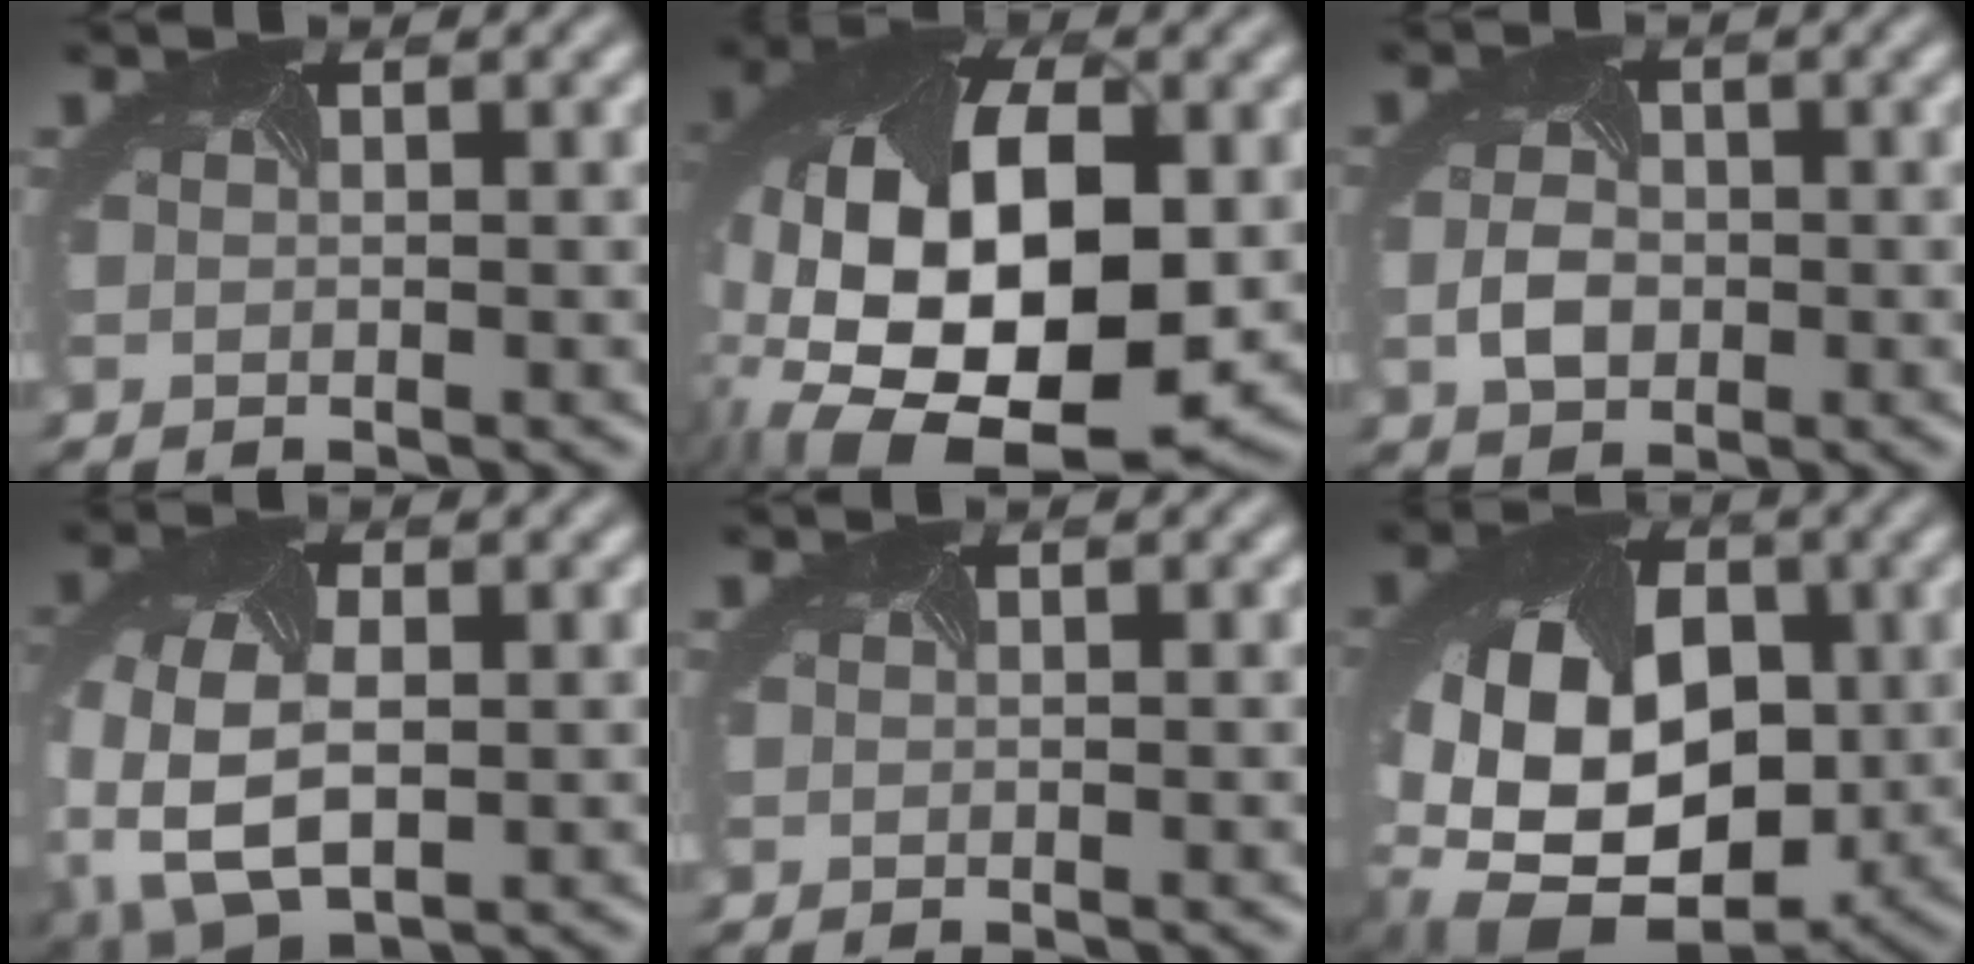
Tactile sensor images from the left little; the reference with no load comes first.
{"total": 18.2, "force": [-2.0, 11.0, 14.4], "torque": [-0.286, -0.050, 0.002]}
{"total": 2.5, "force": [-0.5, 1.9, 1.5], "torque": [-0.042, -0.003, -0.009]}
{"total": 8.3, "force": [-2.3, 5.4, 5.9], "torque": [-0.171, -0.040, -0.027]}
{"total": 0.0}
{"total": 15.3, "force": [-1.1, 11.4, 10.1], "torque": [-0.196, -0.030, 0.000]}